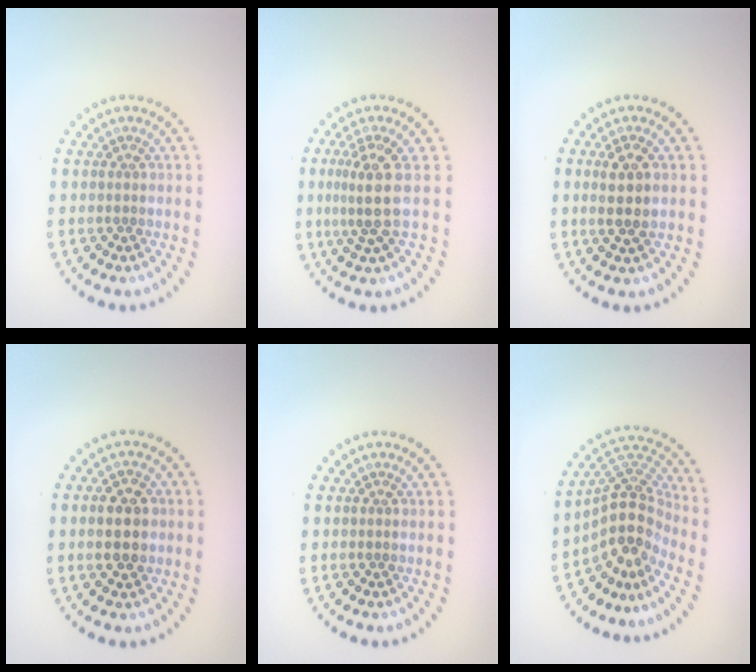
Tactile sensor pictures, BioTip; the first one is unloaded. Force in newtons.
{"total": 3.3, "press": 2.5, "slide": 2.2}
{"total": 2.7, "press": 2.6, "slide": 0.8}
{"total": 4.0, "press": 4.0, "slide": 0.2}
{"total": 0.0}
{"total": 5.2, "press": 3.7, "slide": 3.6}